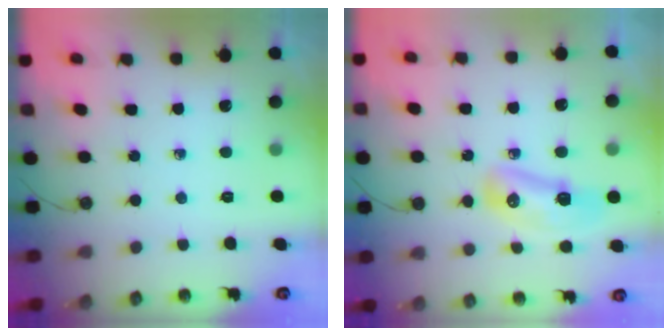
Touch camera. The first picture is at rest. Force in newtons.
{"total": 9.0, "press": 8.9, "slide": 1.4}